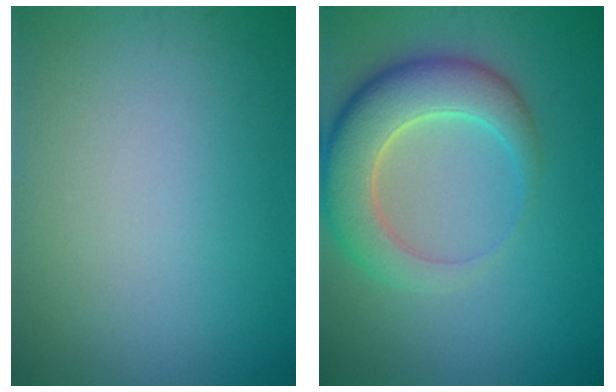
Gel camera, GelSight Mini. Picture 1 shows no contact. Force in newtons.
{"total": 6.7, "press": 6.7, "slide": 0.5}